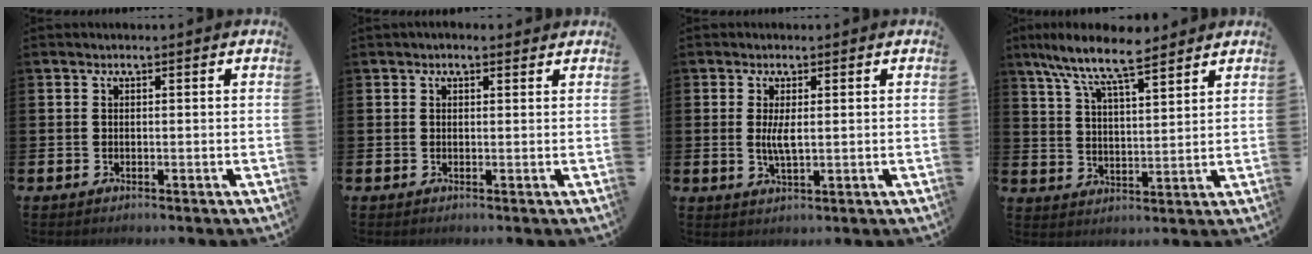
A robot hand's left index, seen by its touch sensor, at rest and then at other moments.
{"total": 0.8, "force": [0.6, 0.3, 0.3], "torque": [0.000, 0.004, 0.010]}
{"total": 2.9, "force": [0.5, 0.9, 2.8], "torque": [-0.047, 0.000, 0.006]}
{"total": 9.2, "force": [8.0, 1.7, 4.2], "torque": [-0.099, -0.033, 0.142]}